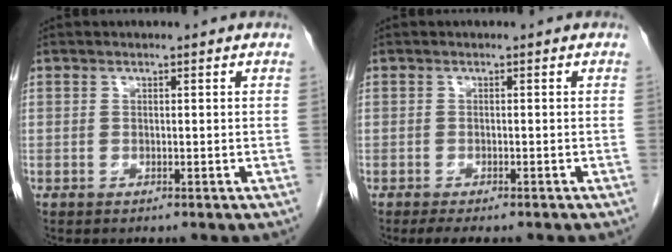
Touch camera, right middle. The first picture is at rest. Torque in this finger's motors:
{"motor_torque": [0.23, -0.06, 0.01, 0.01]}